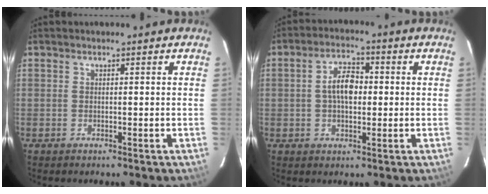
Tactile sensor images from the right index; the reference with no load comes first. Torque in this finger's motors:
{"motor_torque": [0.31, 0.02, 0.45, 0.07]}